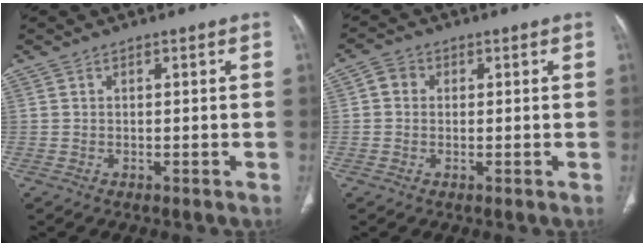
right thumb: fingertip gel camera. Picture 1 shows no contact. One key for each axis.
{"total": 3.0, "fx": 0.4, "fy": 2.6, "fz": 1.3, "tx": -0.014, "ty": 0.006, "tz": 0.004}